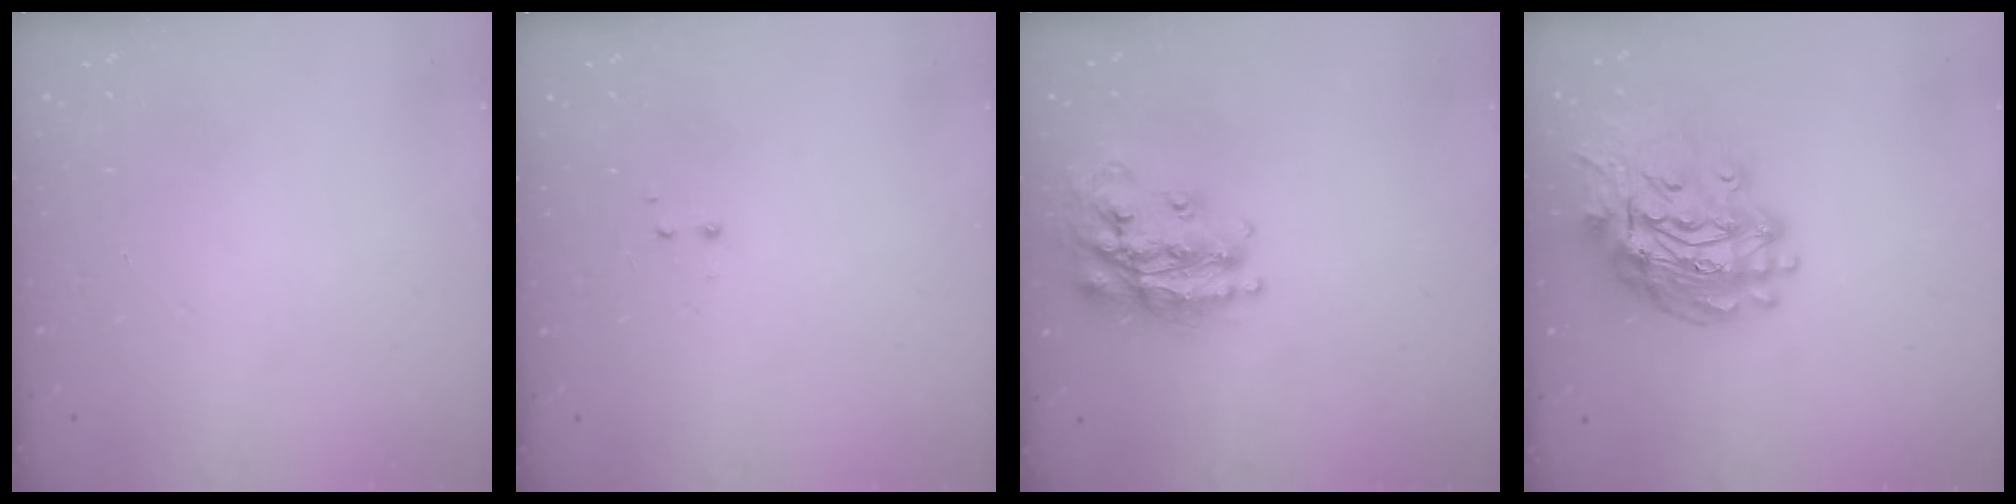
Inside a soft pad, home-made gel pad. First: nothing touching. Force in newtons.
{"total": 1.2, "press": 1.0, "slide": 0.6}
{"total": 18.0, "press": 17.9, "slide": 1.6}
{"total": 17.2, "press": 17.1, "slide": 1.9}